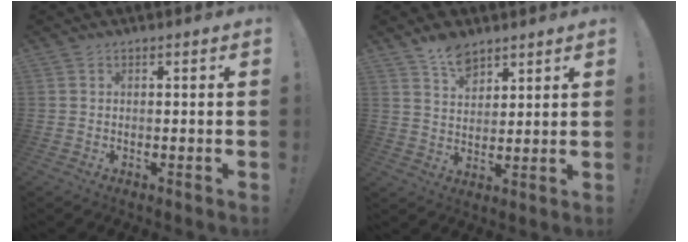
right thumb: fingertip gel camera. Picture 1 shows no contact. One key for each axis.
{"total": 7.9, "fx": 6.2, "fy": 3.8, "fz": 3.0, "tx": -0.041, "ty": -0.038, "tz": 0.115}